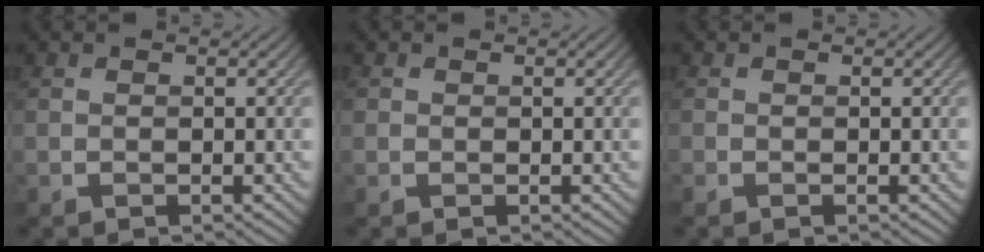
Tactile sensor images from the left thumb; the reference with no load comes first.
{"total": 0.6, "force": [0.1, 0.5, 0.1], "torque": [0.001, -0.003, 0.000]}
{"total": 0.0}